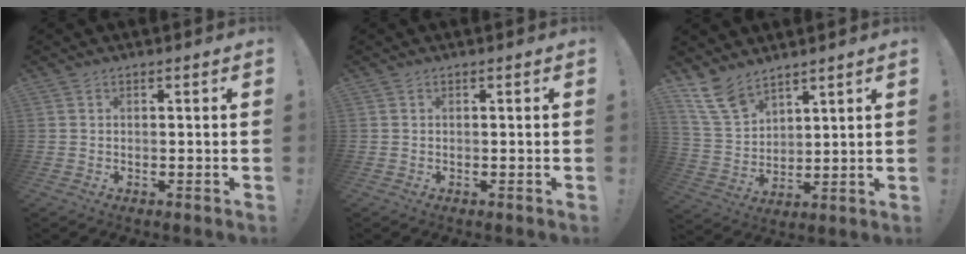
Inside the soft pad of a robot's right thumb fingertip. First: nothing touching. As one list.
[{"total": 0.0}, {"total": 11.7, "force": [9.0, 5.9, 4.4], "torque": [-0.097, -0.053, 0.178]}]